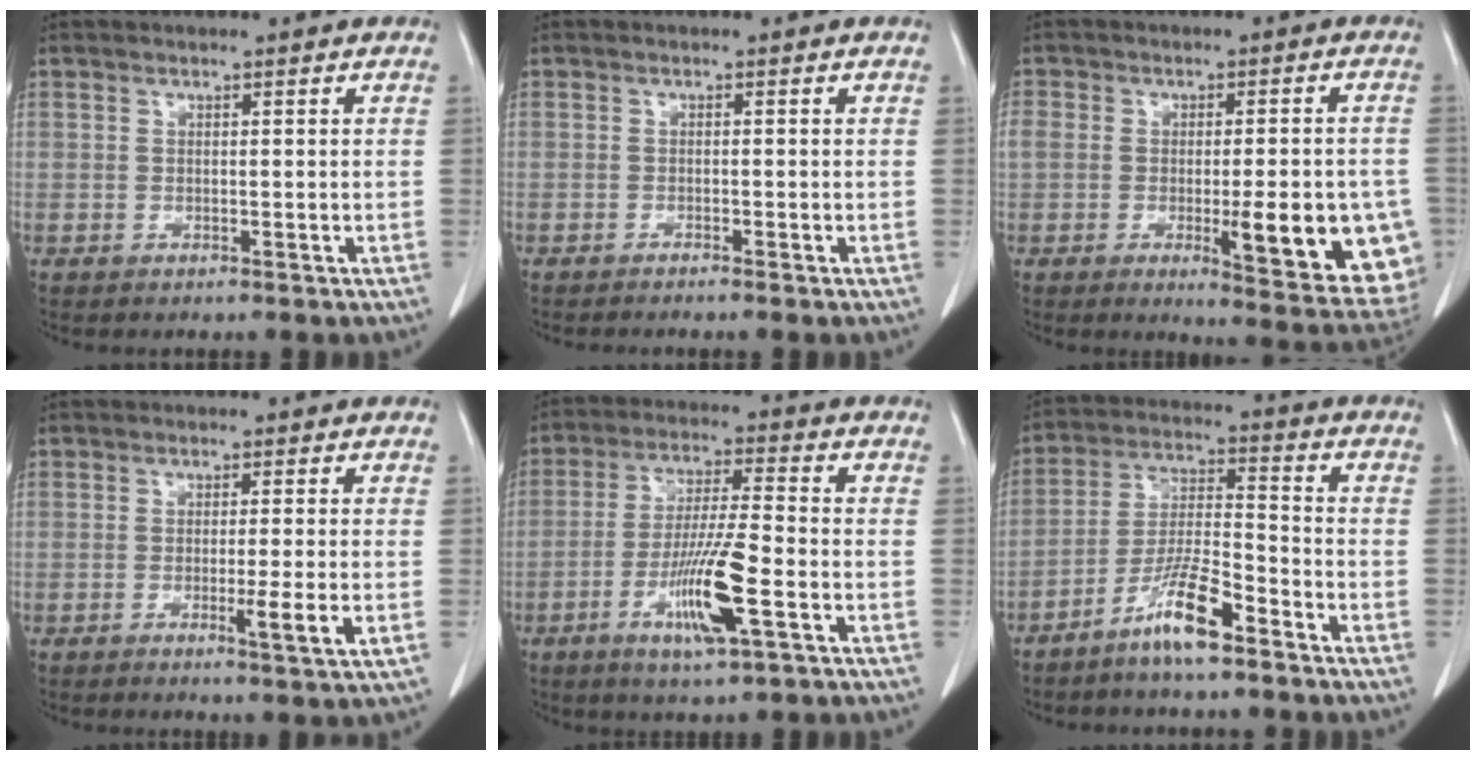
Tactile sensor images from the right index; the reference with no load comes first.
{"total": 1.9, "force": [-1.6, -0.4, 0.9], "torque": [-0.013, 0.003, -0.022]}
{"total": 18.4, "force": [-4.6, 6.9, 16.4], "torque": [-0.205, 0.013, -0.037]}
{"total": 4.3, "force": [-1.1, -0.5, 4.1], "torque": [-0.062, -0.010, -0.015]}
{"total": 11.1, "force": [-4.1, 0.7, 10.3], "torque": [-0.194, -0.012, -0.073]}
{"total": 9.1, "force": [-6.2, 0.9, 6.5], "torque": [-0.133, -0.011, -0.124]}